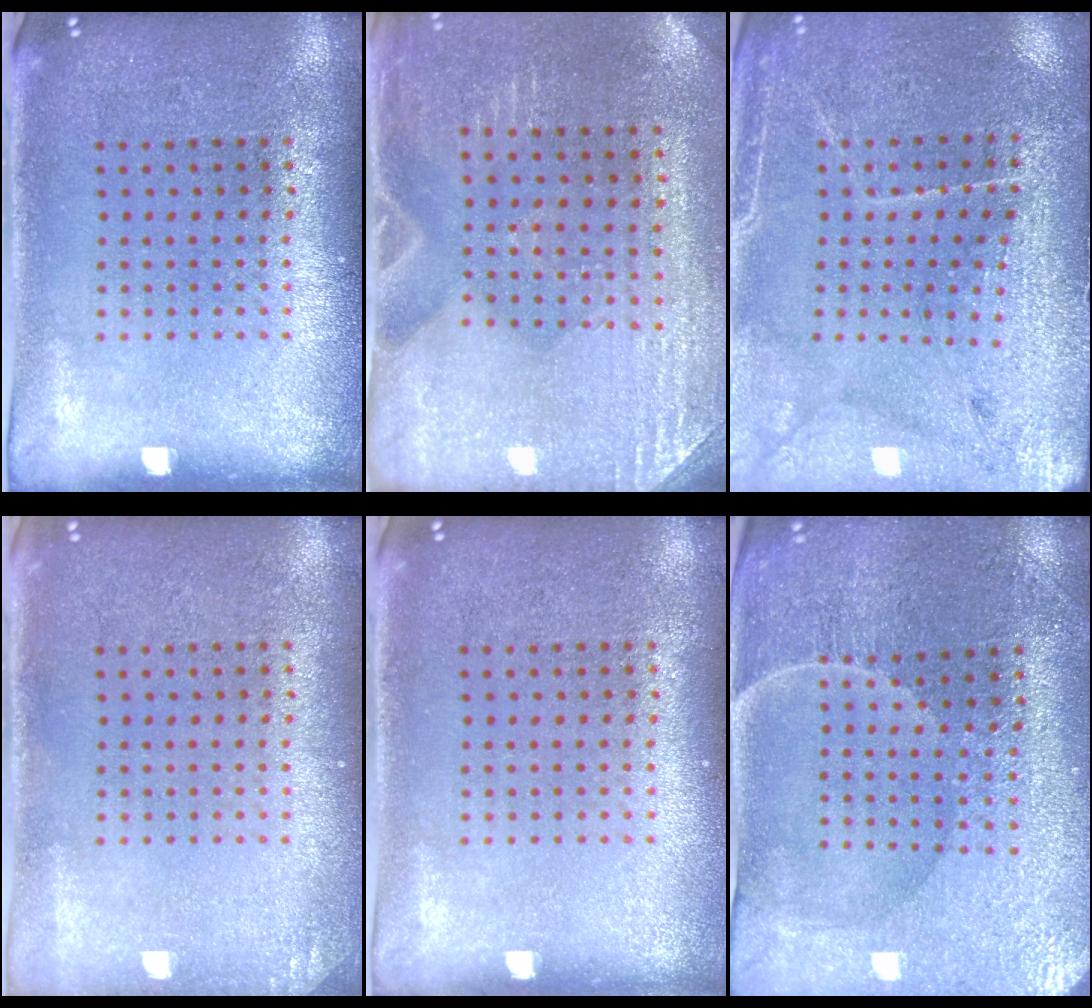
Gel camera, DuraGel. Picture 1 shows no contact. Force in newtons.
{"total": 3.0, "press": 2.9, "slide": 0.7}
{"total": 3.0, "press": 2.9, "slide": 0.4}
{"total": 0.9, "press": 0.9, "slide": 0.2}
{"total": 0.0}
{"total": 1.9, "press": 1.9, "slide": 0.2}